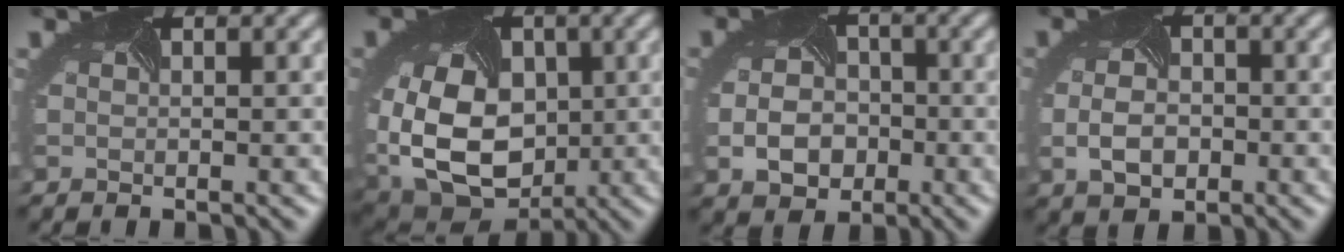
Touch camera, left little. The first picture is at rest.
{"total": 13.9, "force": [-1.4, 10.5, 9.0], "torque": [-0.194, -0.030, -0.013]}
{"total": 5.1, "force": [-1.7, 3.9, 2.8], "torque": [-0.057, -0.010, -0.019]}
{"total": 3.5, "force": [-1.1, 2.4, 2.2], "torque": [-0.052, -0.007, -0.006]}